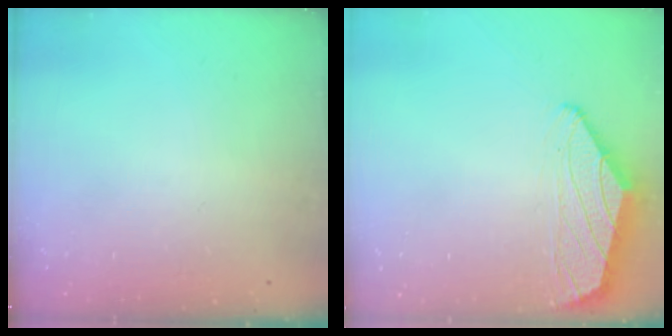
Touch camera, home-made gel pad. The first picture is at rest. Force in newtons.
{"total": 0.8, "press": 0.6, "slide": 0.5}